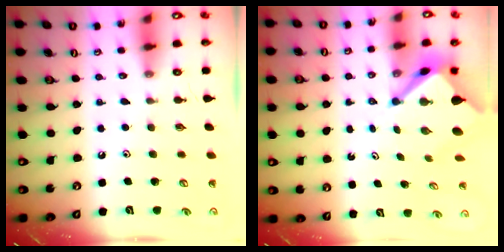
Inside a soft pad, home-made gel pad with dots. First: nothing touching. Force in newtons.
{"total": 5.2, "press": 5.1, "slide": 0.5}